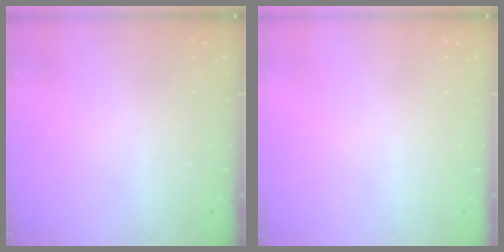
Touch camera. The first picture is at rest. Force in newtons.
{"total": 0.0}